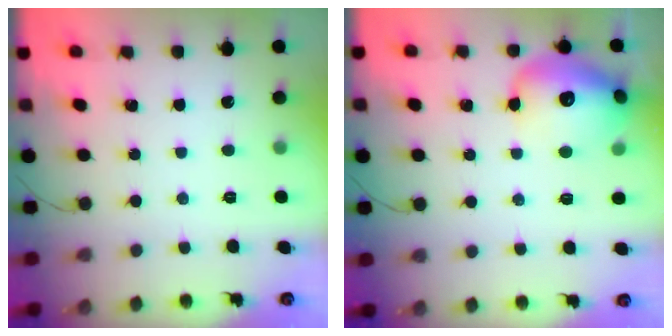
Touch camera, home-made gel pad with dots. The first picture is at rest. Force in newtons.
{"total": 18.1, "press": 17.9, "slide": 2.0}